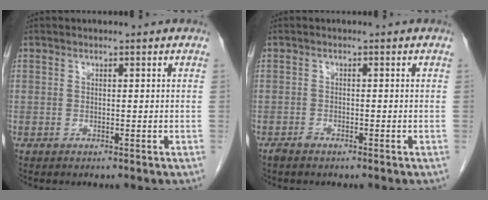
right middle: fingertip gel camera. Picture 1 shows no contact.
{"total": 1.2, "force": [-1.0, 0.4, 0.5], "torque": [-0.015, -0.001, -0.018]}